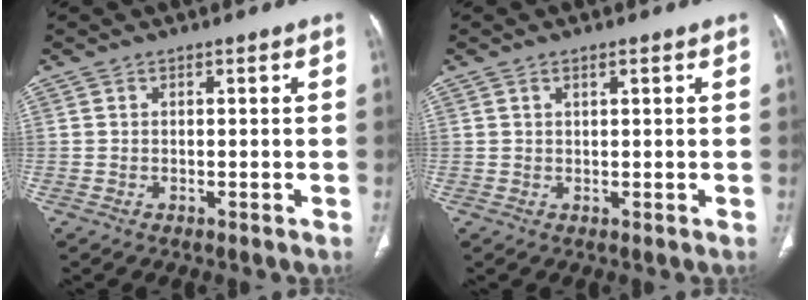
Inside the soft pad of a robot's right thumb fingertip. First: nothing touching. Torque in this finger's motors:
{"motor_torque": [-0.09, -0.04, -0.02, -0.03, 0.07]}